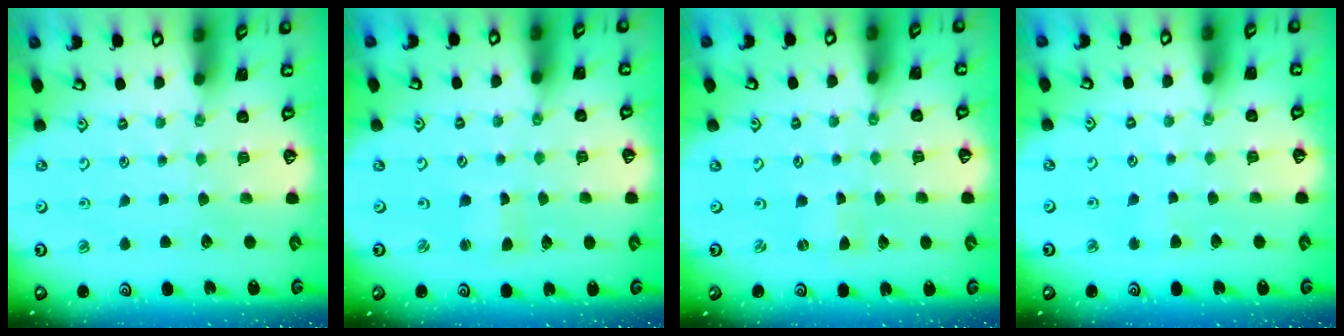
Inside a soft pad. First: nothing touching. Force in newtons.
{"total": 1.0, "press": 1.0, "slide": 0.1}
{"total": 0.0}
{"total": 2.7, "press": 2.6, "slide": 0.5}